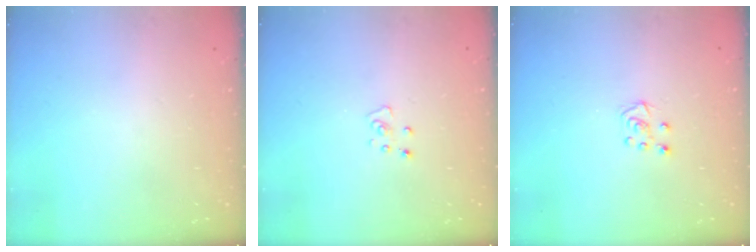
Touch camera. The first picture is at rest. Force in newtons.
{"total": 2.8, "press": 2.8, "slide": 0.2}
{"total": 5.3, "press": 5.3, "slide": 0.6}